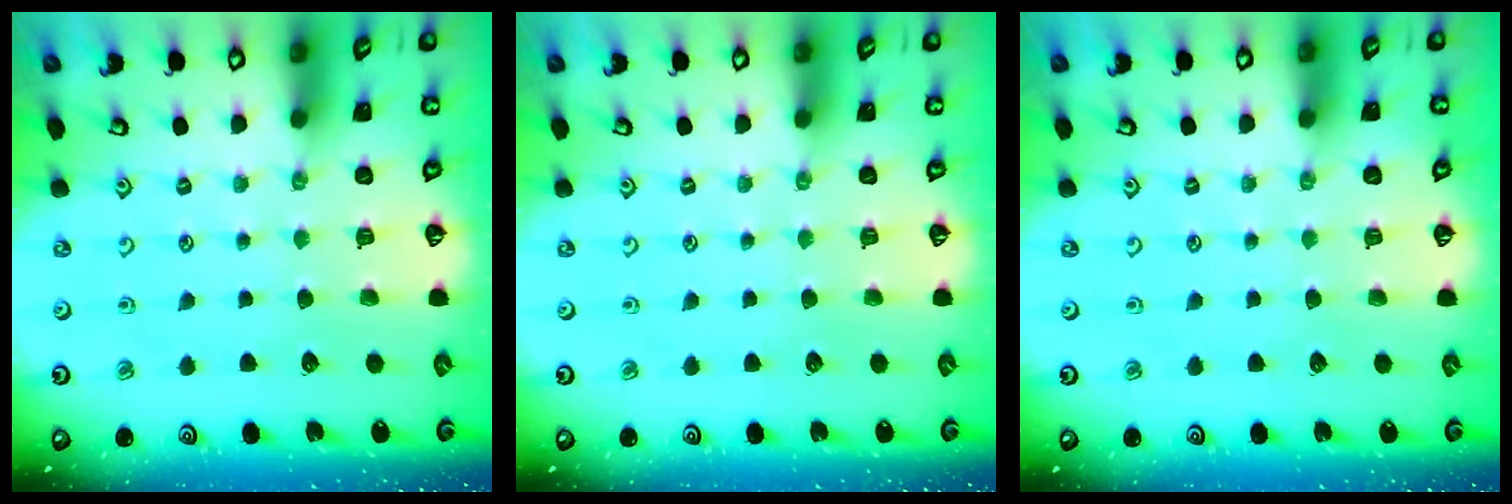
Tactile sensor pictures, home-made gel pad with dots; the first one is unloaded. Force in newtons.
{"total": 0.0}
{"total": 0.0}